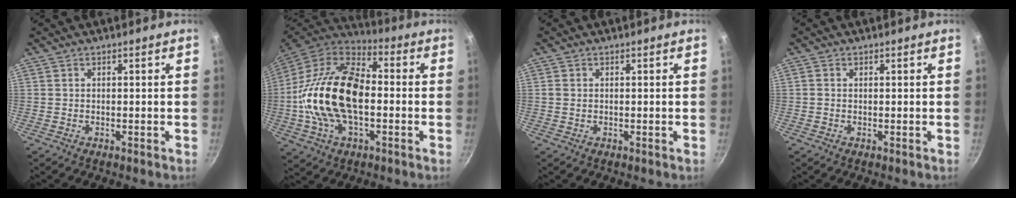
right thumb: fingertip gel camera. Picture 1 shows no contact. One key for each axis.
{"total": 22.6, "fx": -1.5, "fy": 13.2, "fz": 18.3, "tx": -0.333, "ty": 0.036, "tz": -0.036}
{"total": 1.1, "fx": 0.1, "fy": 0.9, "fz": 0.5, "tx": -0.010, "ty": 0.002, "tz": 0.000}
{"total": 0.6, "fx": 0.0, "fy": 0.5, "fz": 0.3, "tx": -0.008, "ty": 0.003, "tz": -0.002}